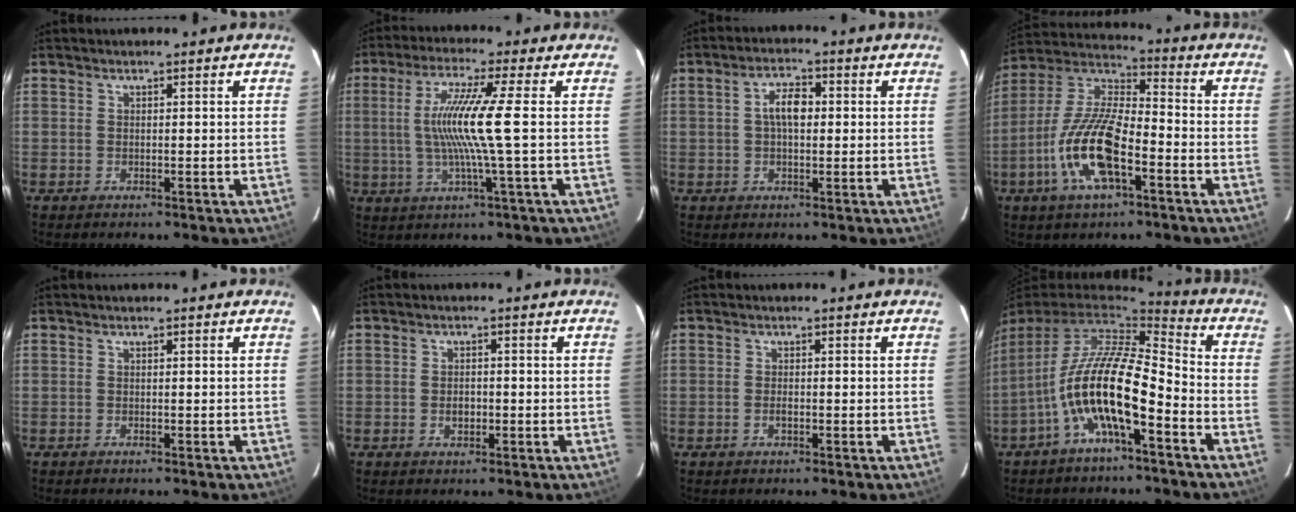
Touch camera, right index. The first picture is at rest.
{"total": 10.8, "force": [-0.1, -1.7, 10.7], "torque": [-0.208, -0.005, -0.002]}
{"total": 4.9, "force": [0.5, 2.5, 4.2], "torque": [-0.077, 0.014, 0.008]}
{"total": 16.0, "force": [-6.4, 5.3, 13.6], "torque": [-0.282, -0.008, -0.129]}
{"total": 0.0}
{"total": 2.4, "force": [-0.6, 1.6, 1.6], "torque": [-0.029, 0.003, -0.010]}
{"total": 1.3, "force": [-0.5, 0.6, 1.1], "torque": [-0.022, 0.001, -0.010]}
{"total": 14.2, "force": [-5.5, 3.7, 12.5], "torque": [-0.233, -0.004, -0.110]}